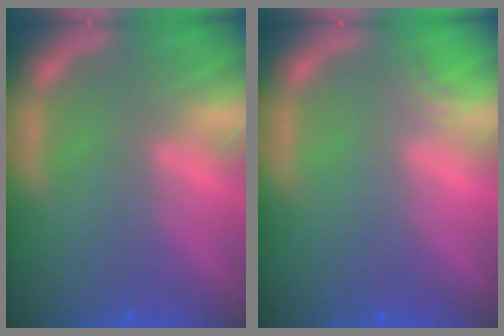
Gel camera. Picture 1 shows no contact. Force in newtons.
{"total": 0.9}